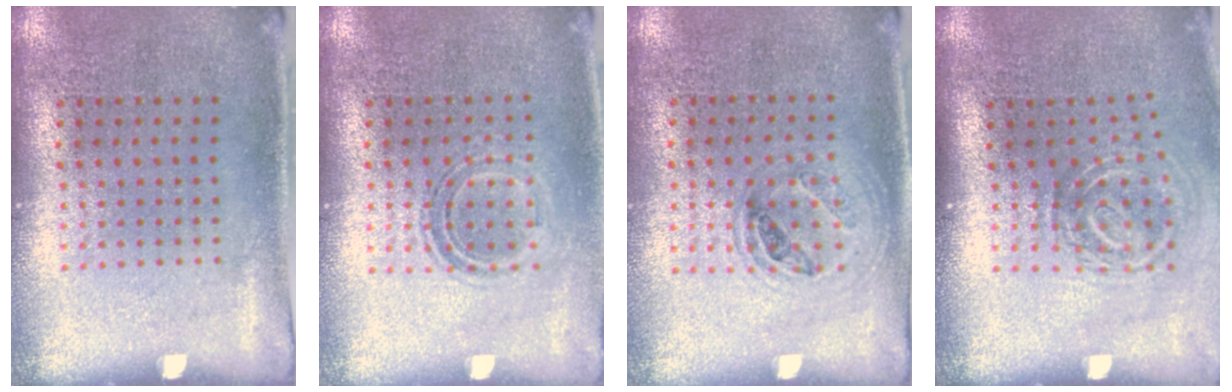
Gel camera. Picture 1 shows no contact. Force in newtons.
{"total": 1.0, "press": 0.9, "slide": 0.4}
{"total": 0.9, "press": 0.9, "slide": 0.2}
{"total": 1.8, "press": 1.2, "slide": 1.3}